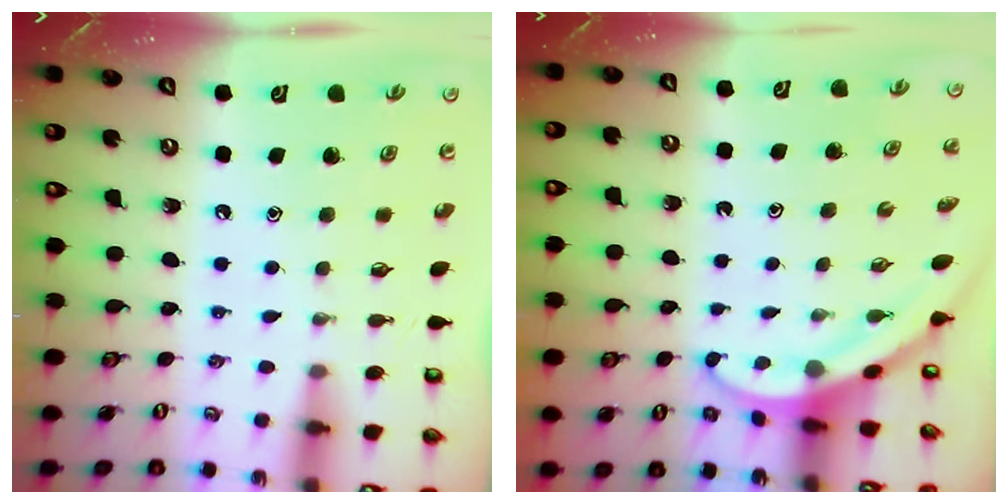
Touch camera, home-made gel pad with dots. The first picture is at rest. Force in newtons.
{"total": 3.4, "press": 3.4, "slide": 0.2}